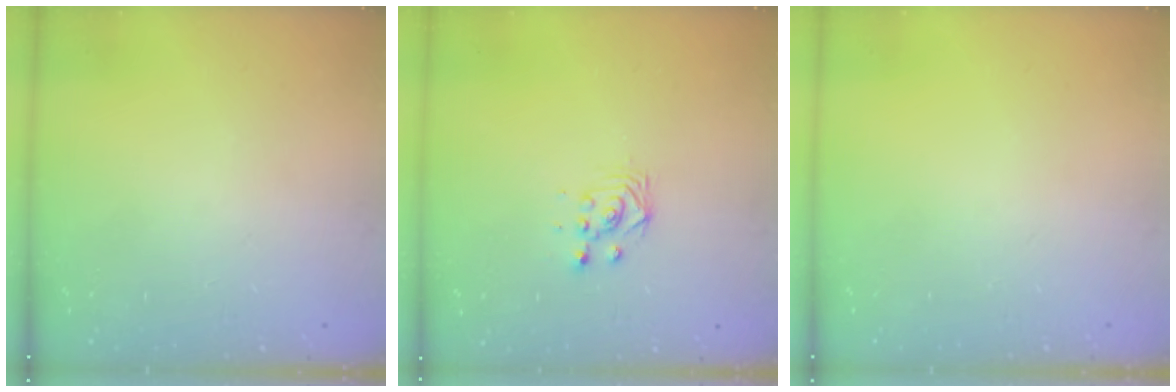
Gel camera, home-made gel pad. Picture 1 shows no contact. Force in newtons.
{"total": 2.9, "press": 2.9, "slide": 0.4}
{"total": 0.0}